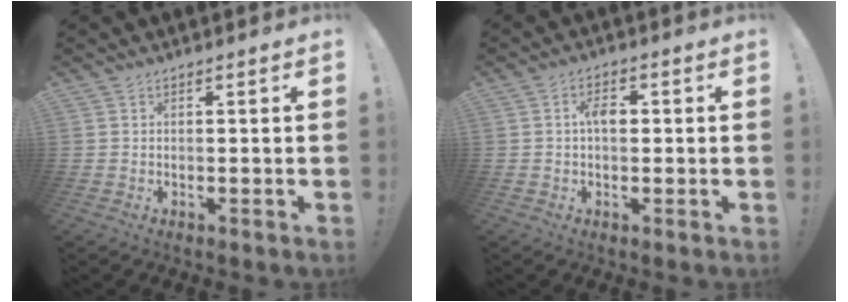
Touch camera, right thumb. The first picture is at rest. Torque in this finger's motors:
{"motor_torque": [0.31, 0.59, 0.24, -0.46, -0.05]}